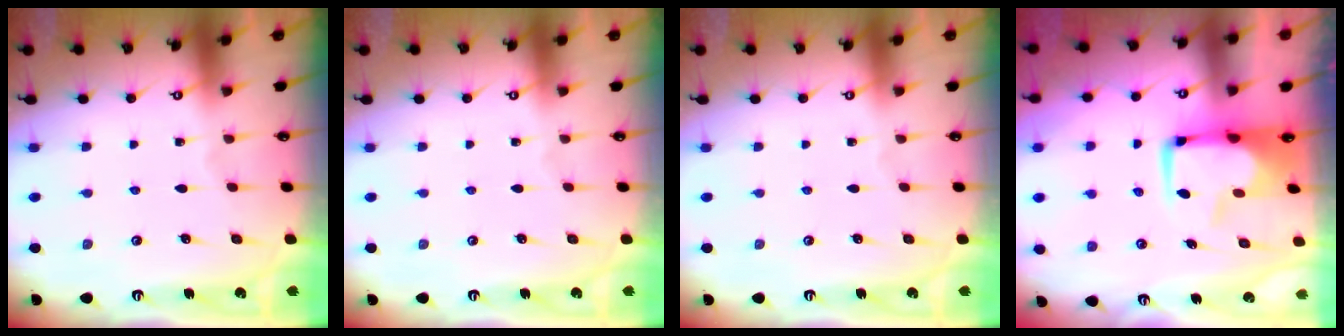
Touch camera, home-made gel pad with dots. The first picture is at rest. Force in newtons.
{"total": 0.0}
{"total": 0.0}
{"total": 2.0, "press": 1.8, "slide": 0.9}